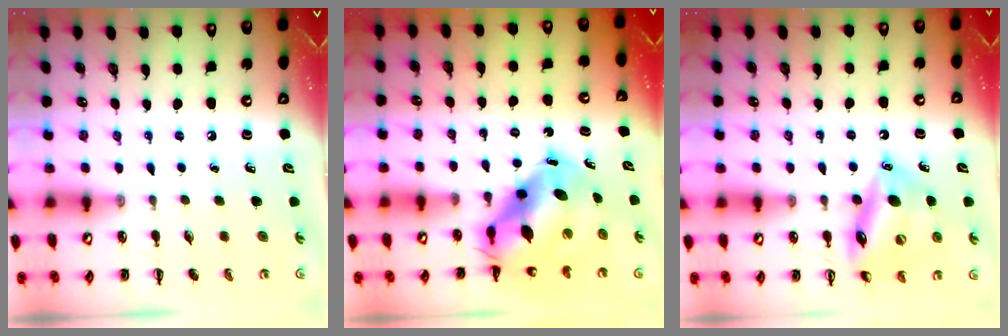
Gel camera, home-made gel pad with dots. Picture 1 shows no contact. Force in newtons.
{"total": 11.4, "press": 11.0, "slide": 2.8}
{"total": 15.4, "press": 15.1, "slide": 3.2}